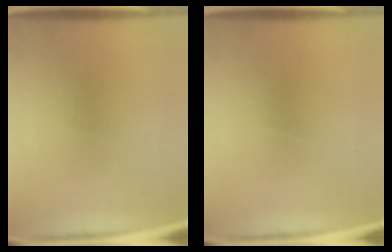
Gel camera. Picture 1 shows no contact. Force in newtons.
{"total": 0.0}